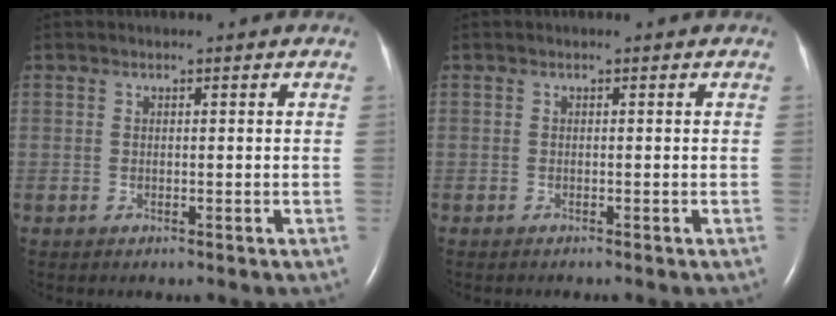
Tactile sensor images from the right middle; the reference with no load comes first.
{"total": 0.8, "force": [-0.7, 0.0, 0.4], "torque": [-0.003, -0.001, -0.009]}